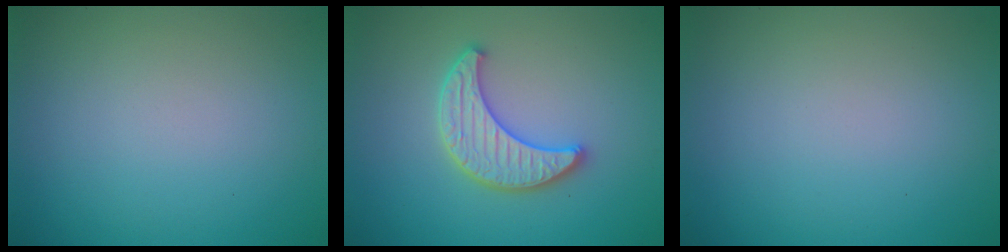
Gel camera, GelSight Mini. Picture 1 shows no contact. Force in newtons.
{"total": 3.8, "press": 3.5, "slide": 1.4}
{"total": 0.0}